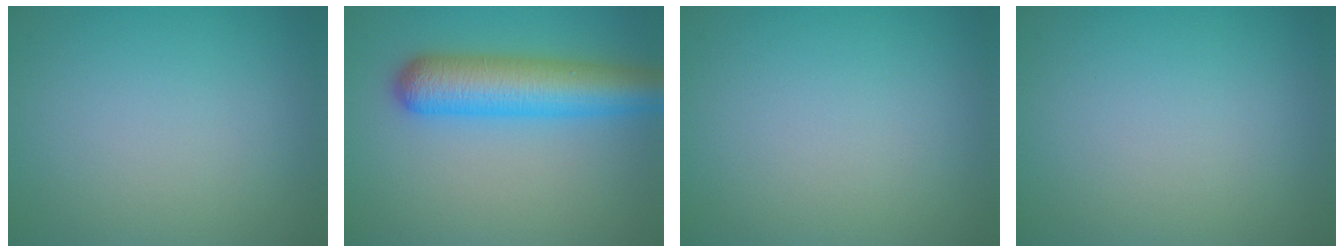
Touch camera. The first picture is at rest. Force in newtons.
{"total": 6.9, "press": 6.9, "slide": 0.2}
{"total": 0.0}
{"total": 0.0}